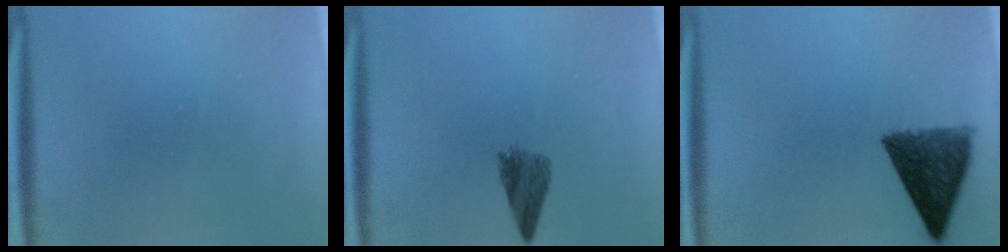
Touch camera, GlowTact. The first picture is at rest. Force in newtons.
{"total": 3.6}
{"total": 9.5}